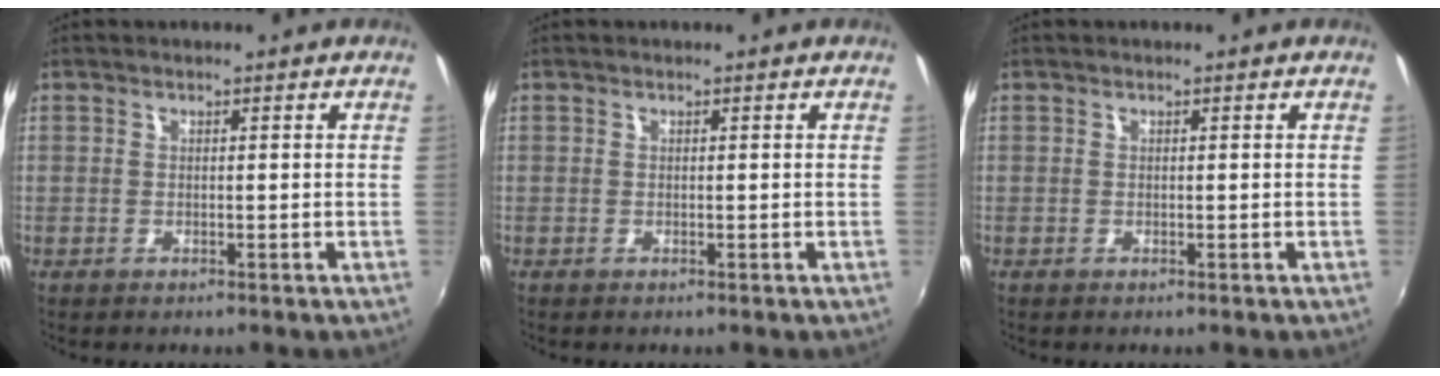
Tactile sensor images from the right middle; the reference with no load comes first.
{"total": 0.0}
{"total": 0.0}